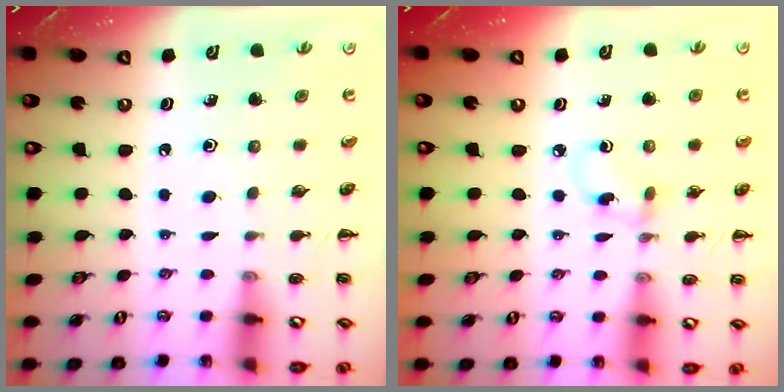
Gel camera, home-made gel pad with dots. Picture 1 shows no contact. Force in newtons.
{"total": 4.4, "press": 4.1, "slide": 1.7}